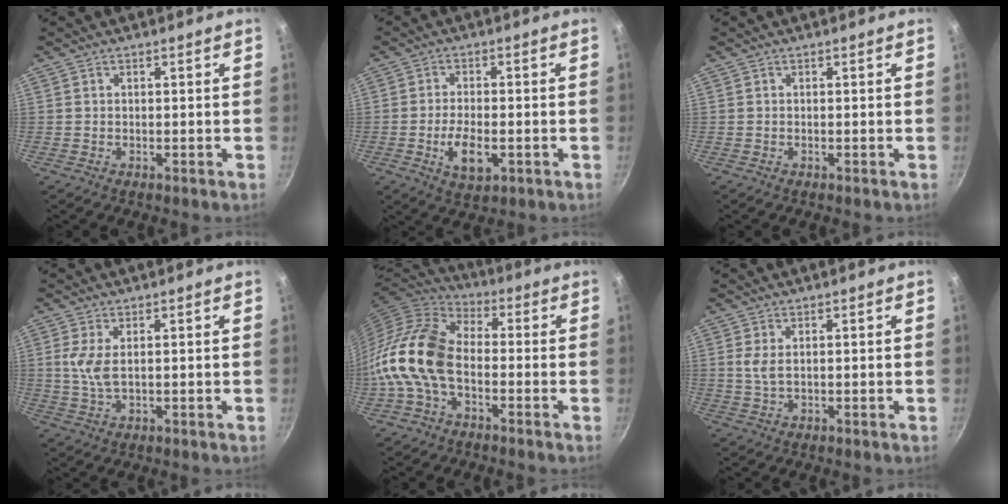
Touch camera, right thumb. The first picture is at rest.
{"total": 7.0, "force": [-2.0, 3.4, 5.8], "torque": [-0.100, 0.005, -0.031]}
{"total": 0.0}
{"total": 4.2, "force": [0.9, 1.6, 3.8], "torque": [-0.086, -0.003, 0.022]}
{"total": 13.5, "force": [-3.4, 8.3, 10.0], "torque": [-0.183, 0.038, -0.086]}
{"total": 2.3, "force": [0.6, 0.8, 2.0], "torque": [-0.043, -0.004, 0.015]}